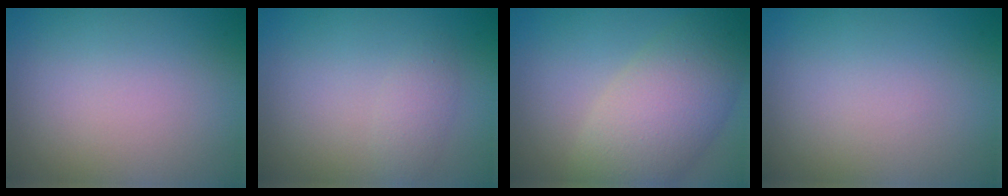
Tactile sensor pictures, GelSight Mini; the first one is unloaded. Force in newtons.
{"total": 1.5, "press": 1.5, "slide": 0.2}
{"total": 7.3, "press": 7.3, "slide": 0.5}
{"total": 0.0}